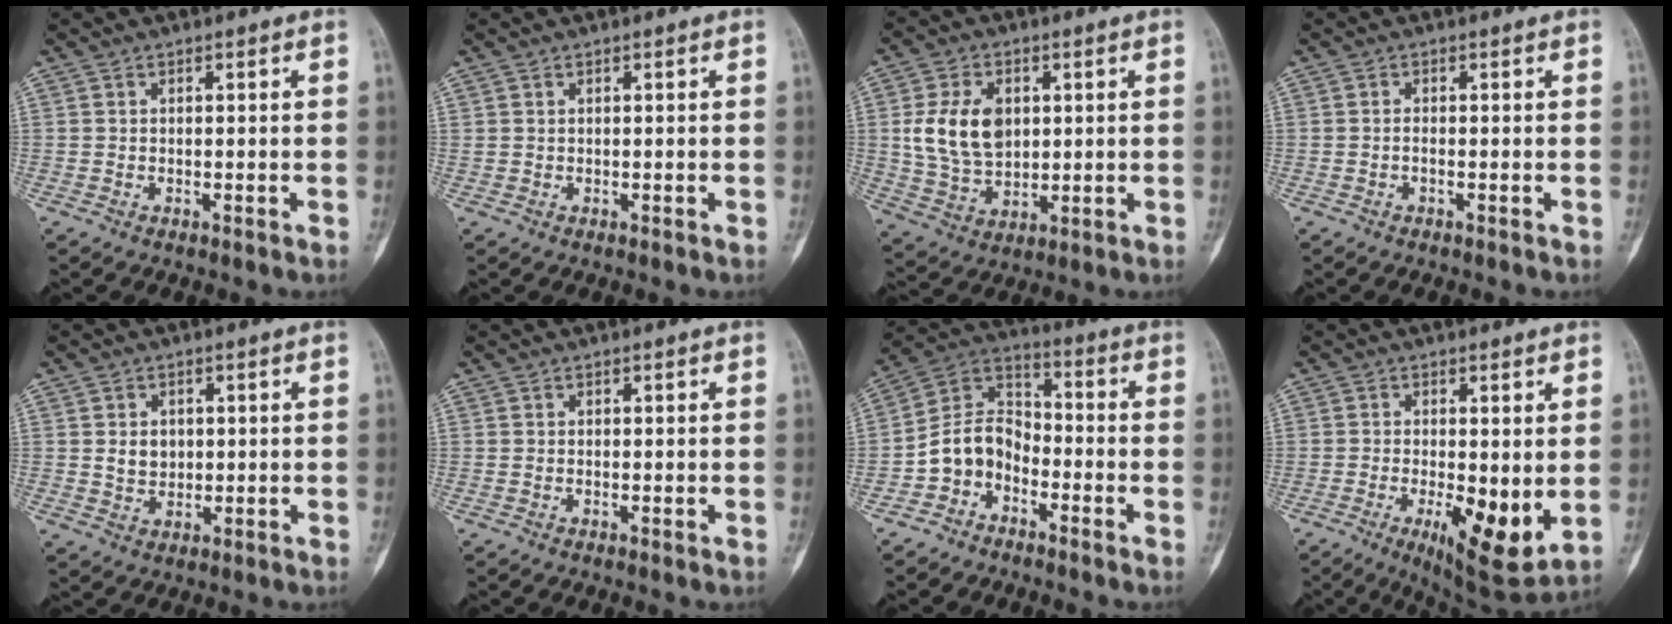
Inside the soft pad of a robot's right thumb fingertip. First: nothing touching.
{"total": 0.0}
{"total": 12.0, "force": [2.1, 8.4, 8.4], "torque": [-0.137, -0.008, 0.048]}
{"total": 0.7, "force": [-0.3, 0.1, 0.6], "torque": [-0.012, 0.001, -0.007]}
{"total": 4.0, "force": [0.6, 3.2, 2.3], "torque": [-0.022, -0.004, 0.015]}
{"total": 0.0}
{"total": 9.2, "force": [-4.2, 6.9, 4.4], "torque": [-0.066, 0.062, -0.093]}
{"total": 11.9, "force": [-2.2, 4.0, 11.0], "torque": [-0.160, -0.027, -0.025]}